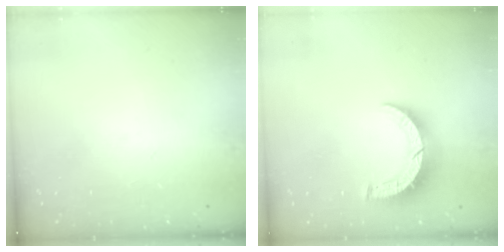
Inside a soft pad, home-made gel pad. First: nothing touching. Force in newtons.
{"total": 8.0, "press": 8.0, "slide": 0.4}